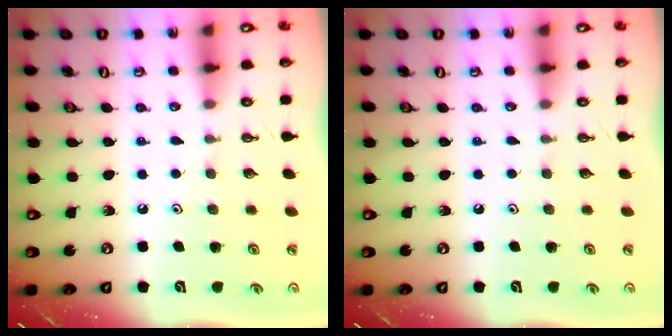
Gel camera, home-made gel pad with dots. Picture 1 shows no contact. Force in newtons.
{"total": 0.0}